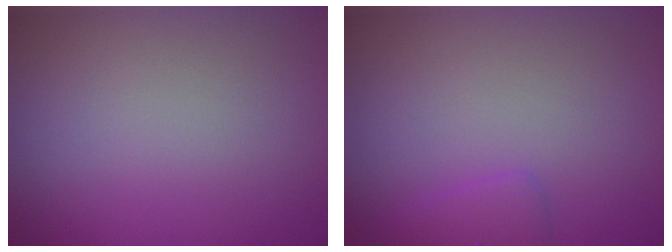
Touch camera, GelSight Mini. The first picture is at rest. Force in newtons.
{"total": 1.4, "press": 1.4, "slide": 0.2}